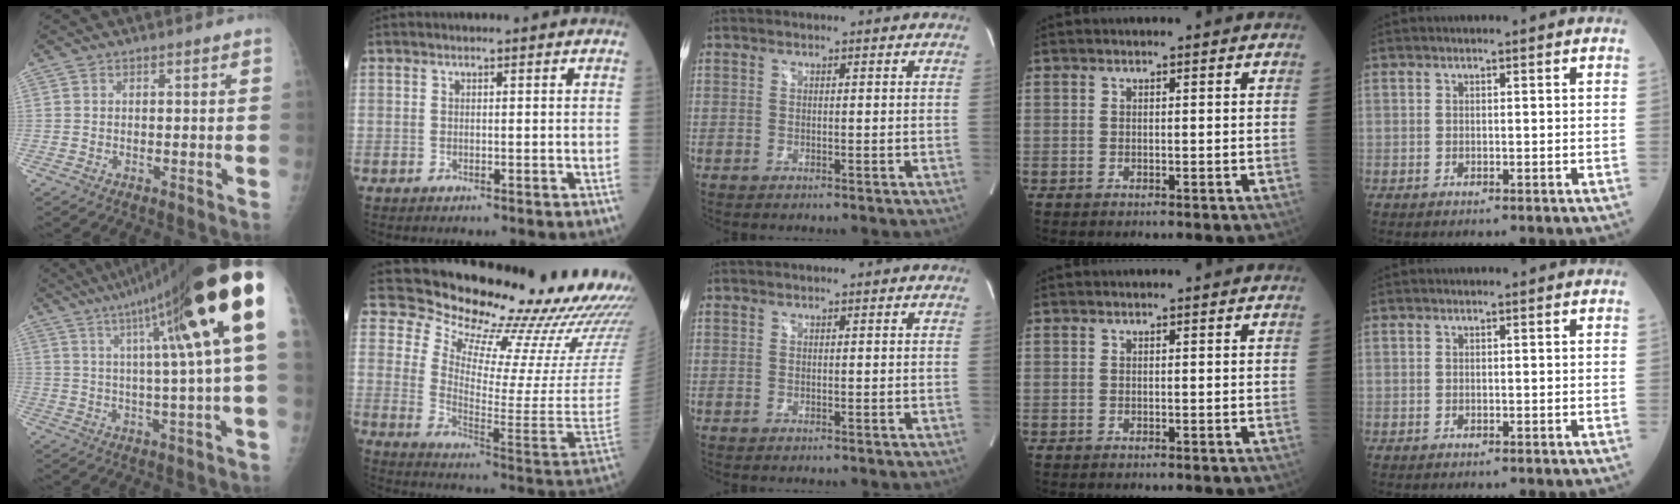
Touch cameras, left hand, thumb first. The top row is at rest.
{"thumb": {"total": 22.5, "force": [8.1, 1.1, 21.0], "torque": [-0.311, 0.011, 0.116]}, "index": {"total": 24.7, "force": [22.1, 2.1, 10.8], "torque": [-0.179, -0.103, 0.289]}}